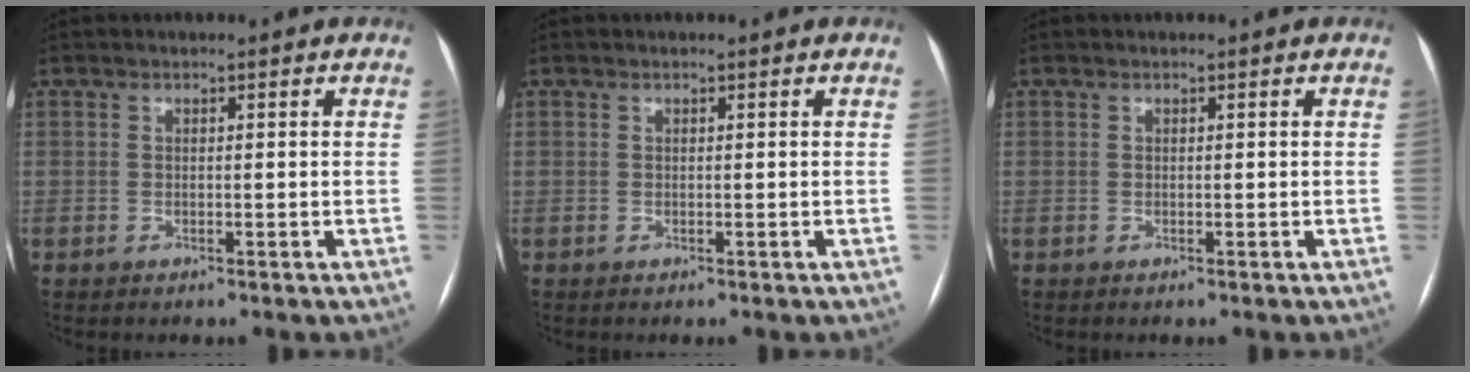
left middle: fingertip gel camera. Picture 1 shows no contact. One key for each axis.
{"total": 0.0}
{"total": 0.0}